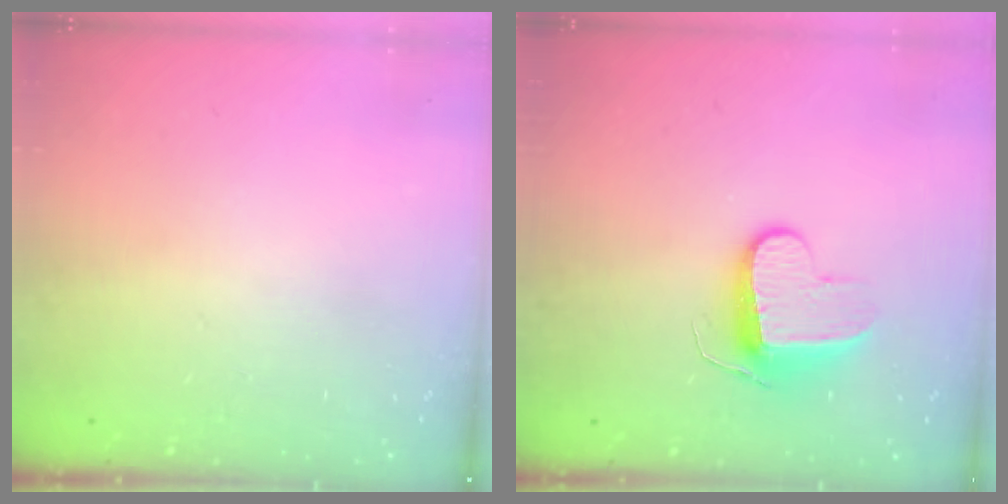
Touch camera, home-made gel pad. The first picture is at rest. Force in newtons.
{"total": 9.4, "press": 9.4, "slide": 0.5}